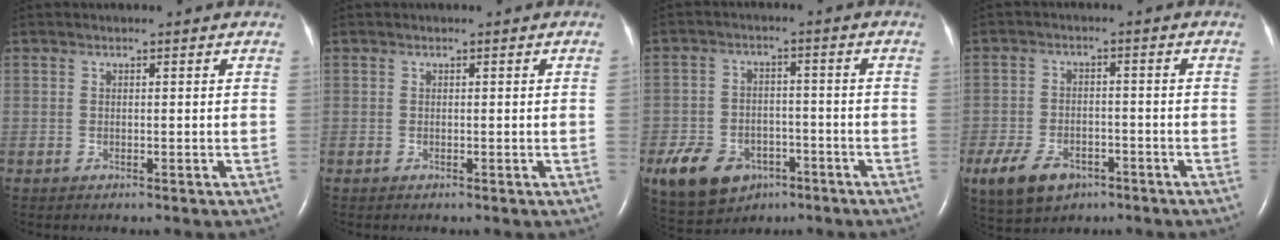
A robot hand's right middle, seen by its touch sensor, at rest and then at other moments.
{"total": 0.0}
{"total": 11.9, "force": [-6.3, 8.2, 5.9], "torque": [-0.123, 0.001, -0.094]}
{"total": 9.2, "force": [-5.2, 5.7, 5.0], "torque": [-0.103, -0.002, -0.082]}